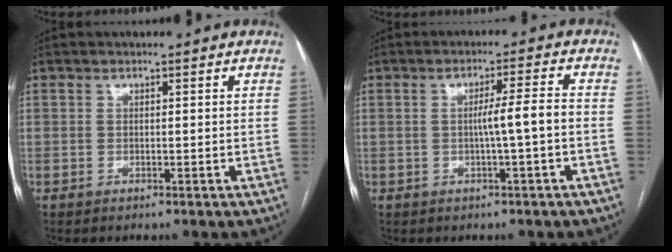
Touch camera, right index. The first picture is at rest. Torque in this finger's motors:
{"motor_torque": [0.77, 0.10, 0.56, 0.12]}